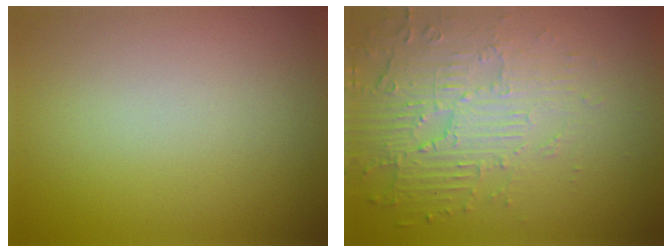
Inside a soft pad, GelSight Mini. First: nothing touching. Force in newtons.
{"total": 5.5, "press": 3.6, "slide": 4.1}